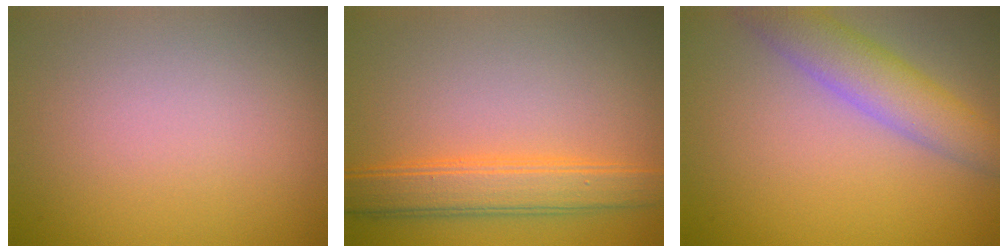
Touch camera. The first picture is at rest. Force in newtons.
{"total": 4.3, "press": 4.3, "slide": 0.2}
{"total": 4.9, "press": 4.9, "slide": 0.3}